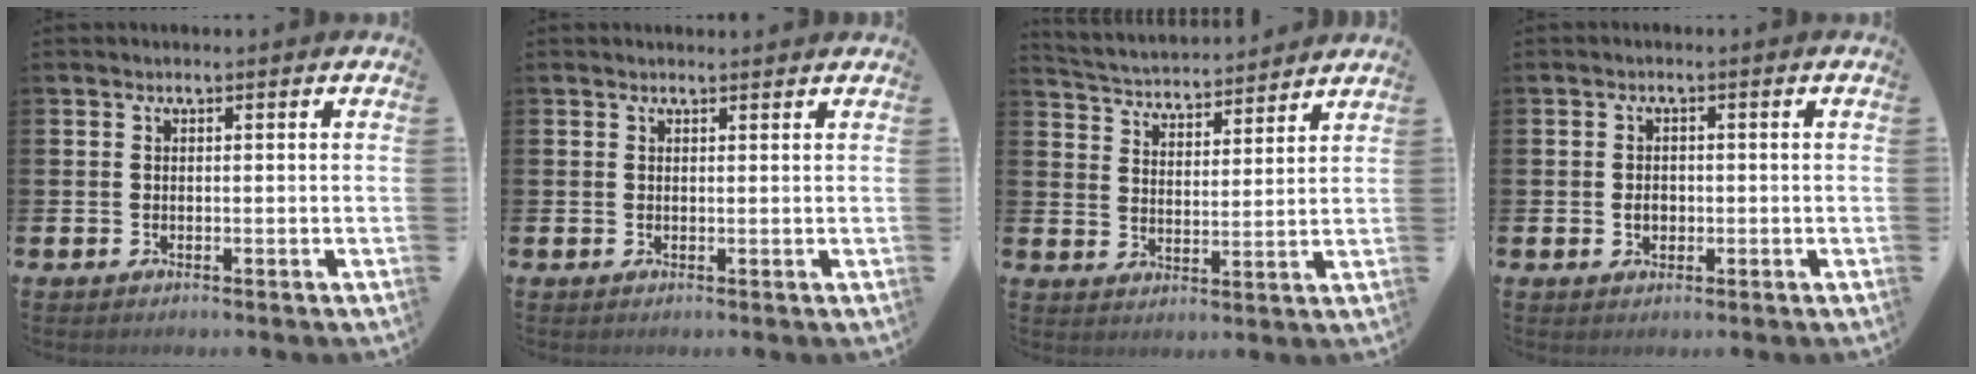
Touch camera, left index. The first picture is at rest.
{"total": 0.8, "force": [0.8, 0.1, 0.2], "torque": [0.008, -0.003, 0.012]}
{"total": 4.3, "force": [4.2, 0.6, 0.0], "torque": [-0.023, -0.037, 0.070]}
{"total": 1.7, "force": [-0.2, 1.4, 1.1], "torque": [-0.010, 0.003, -0.009]}